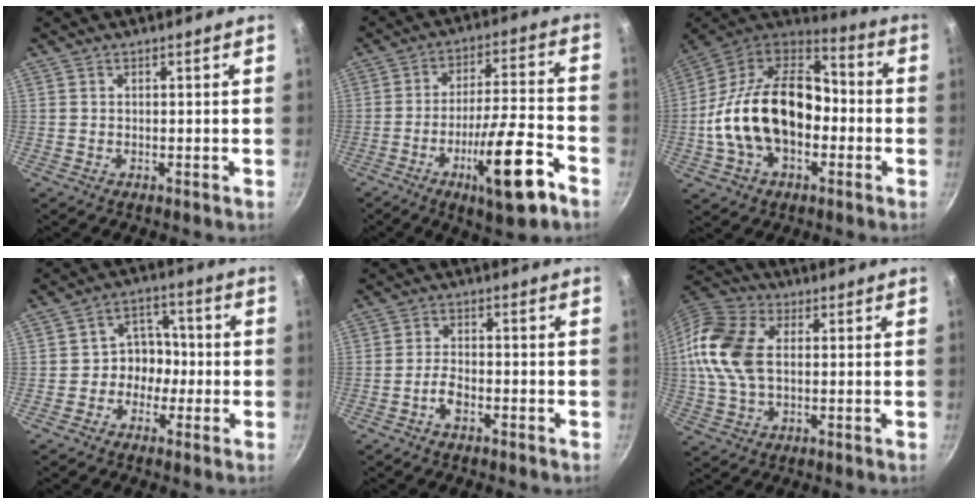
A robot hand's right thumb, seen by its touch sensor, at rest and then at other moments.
{"total": 15.8, "force": [-7.8, 3.3, 13.4], "torque": [-0.202, 0.039, -0.120]}
{"total": 24.1, "force": [-3.4, 15.8, 17.9], "torque": [-0.298, 0.056, -0.069]}
{"total": 6.8, "force": [-1.7, 5.9, 3.0], "torque": [0.006, 0.032, -0.037]}
{"total": 3.3, "force": [-1.9, 1.5, 2.3], "torque": [-0.046, 0.018, -0.038]}
{"total": 14.1, "force": [1.3, 9.0, 10.8], "torque": [-0.203, 0.016, 0.010]}